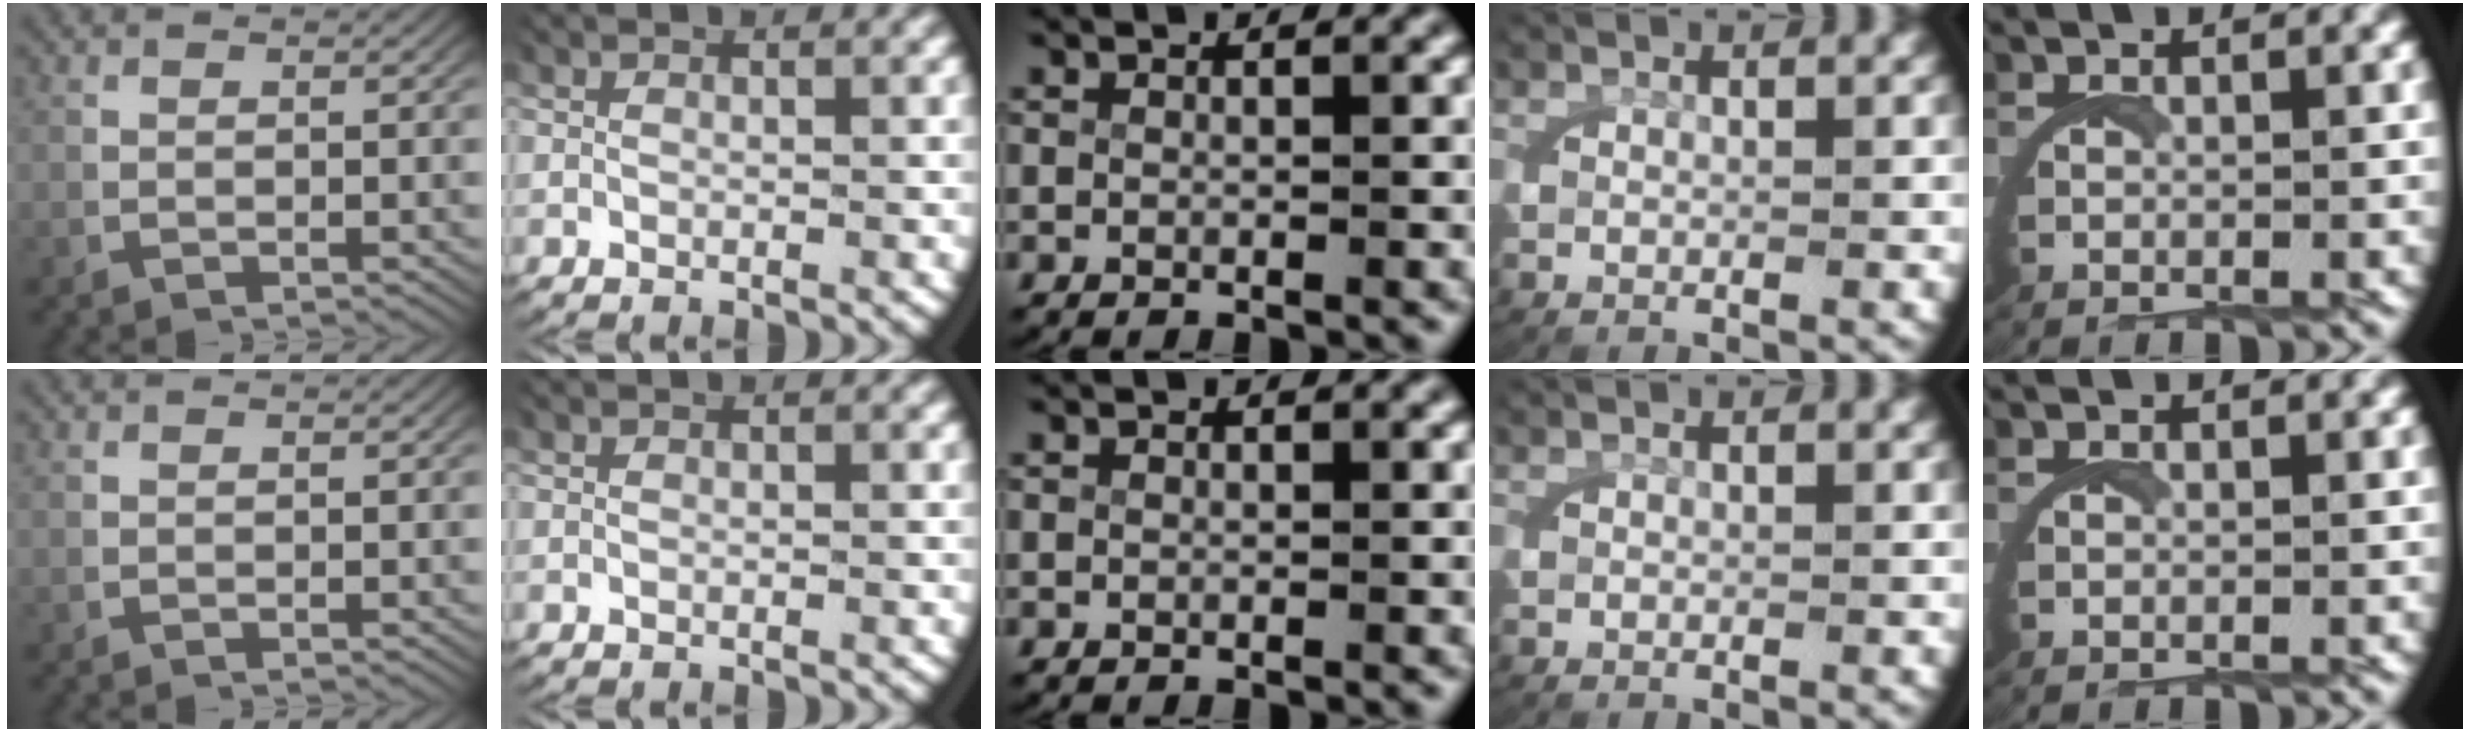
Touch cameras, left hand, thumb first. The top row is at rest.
{}